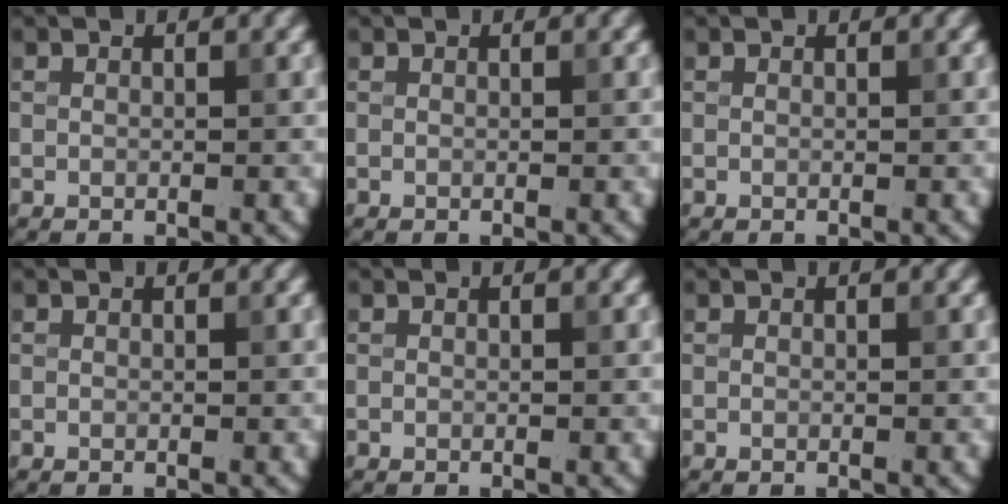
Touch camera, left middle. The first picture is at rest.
{"total": 0.0}
{"total": 0.0}
{"total": 0.0}
{"total": 0.0}
{"total": 0.0}